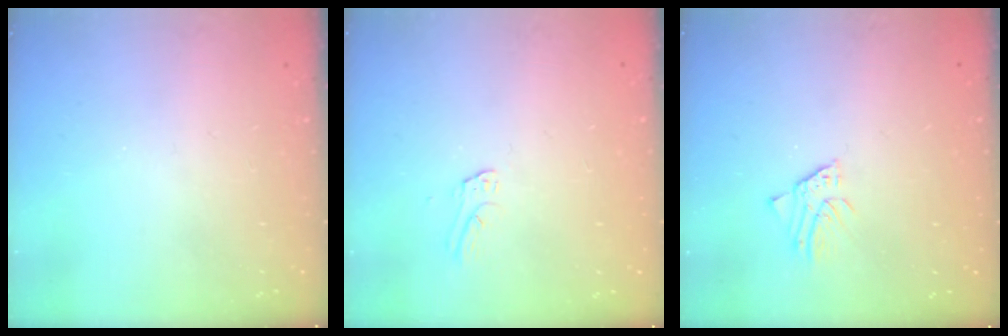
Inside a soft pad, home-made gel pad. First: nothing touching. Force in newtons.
{"total": 3.6, "press": 3.6, "slide": 0.3}
{"total": 1.1, "press": 1.1, "slide": 0.0}